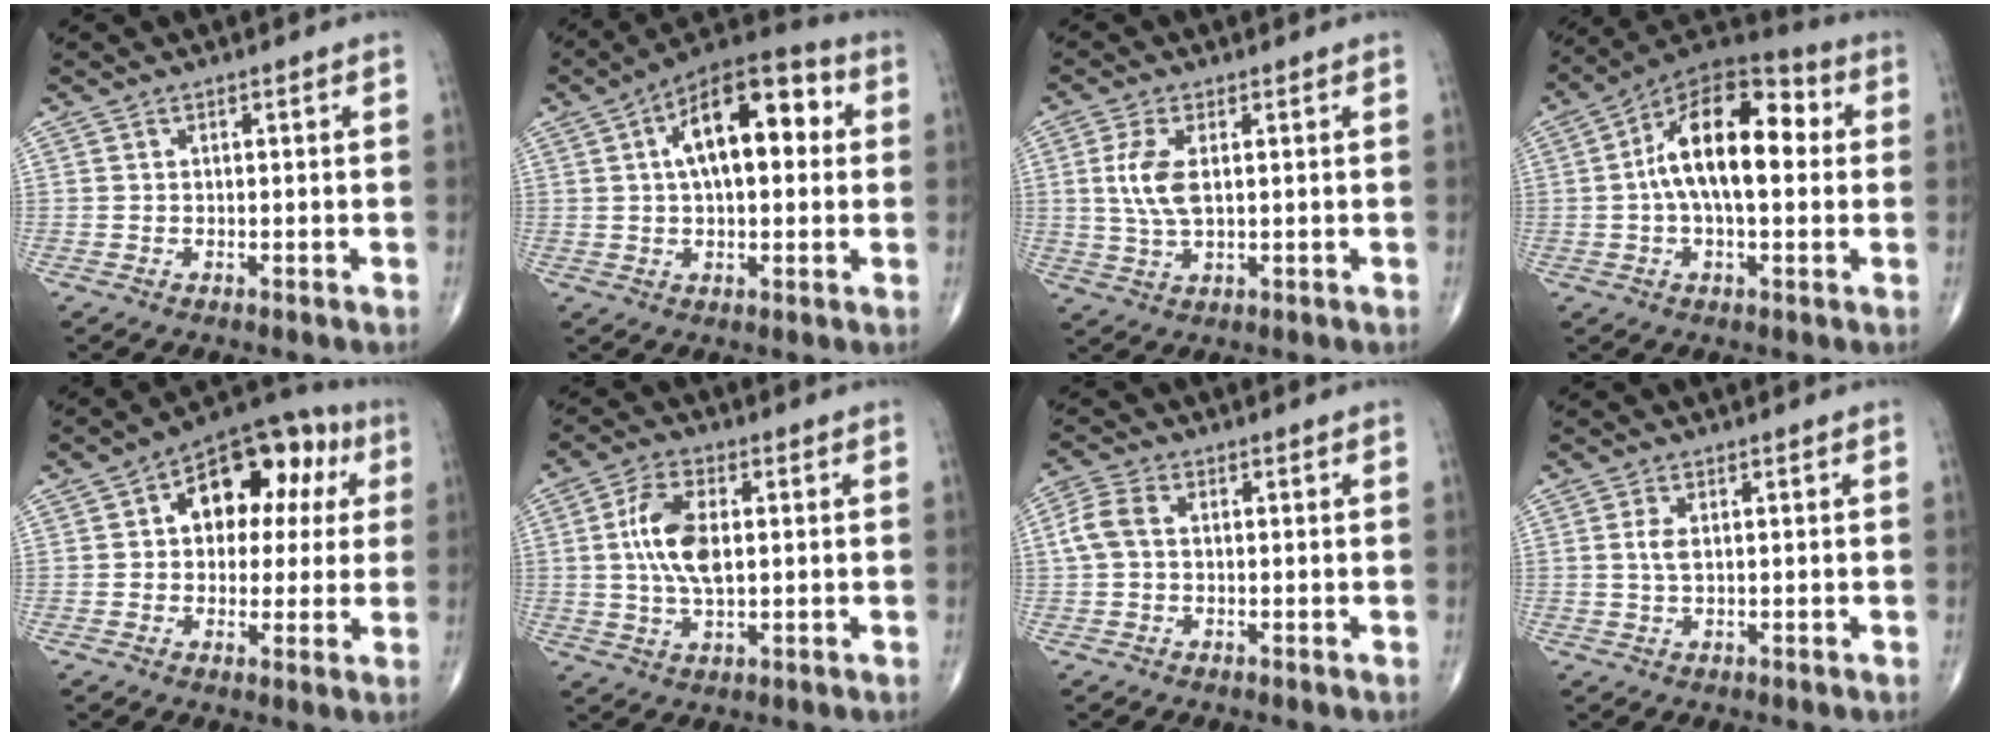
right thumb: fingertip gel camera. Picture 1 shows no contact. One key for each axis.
{"total": 16.3, "fx": 3.4, "fy": 7.9, "fz": 13.9, "tx": -0.193, "ty": 0.030, "tz": 0.044}
{"total": 6.5, "fx": 1.0, "fy": 2.9, "fz": 5.7, "tx": -0.130, "ty": -0.001, "tz": 0.022}
{"total": 17.5, "fx": 1.7, "fy": 8.8, "fz": 15.0, "tx": -0.233, "ty": 0.038, "tz": 0.016}
{"total": 16.1, "fx": 4.0, "fy": 10.4, "fz": 11.6, "tx": -0.101, "ty": 0.030, "tz": 0.049}
{"total": 9.5, "fx": 1.0, "fy": 4.6, "fz": 8.2, "tx": -0.166, "ty": 0.002, "tz": 0.019}
{"total": 4.8, "fx": 0.4, "fy": 3.2, "fz": 3.5, "tx": -0.088, "ty": 0.014, "tz": 0.002}
{"total": 2.3, "fx": 0.4, "fy": 1.0, "fz": 2.0, "tx": -0.046, "ty": 0.001, "tz": 0.009}